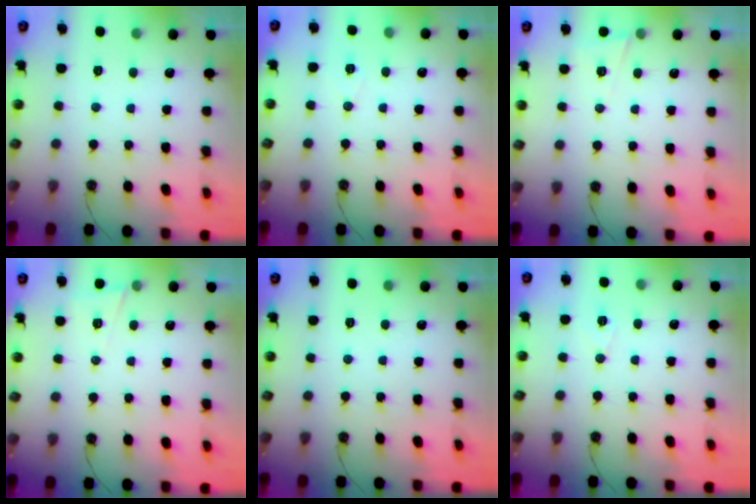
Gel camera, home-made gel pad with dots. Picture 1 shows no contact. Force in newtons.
{"total": 6.4, "press": 4.6, "slide": 4.5}
{"total": 5.0, "press": 4.0, "slide": 2.9}
{"total": 5.0, "press": 4.0, "slide": 2.9}
{"total": 0.0}
{"total": 5.6, "press": 5.0, "slide": 2.5}